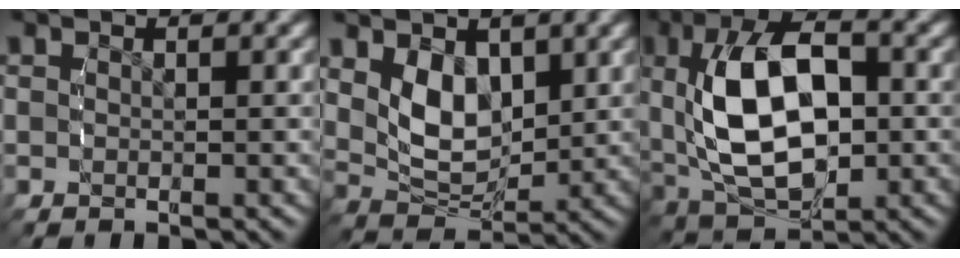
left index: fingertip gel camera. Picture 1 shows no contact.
{"total": 6.6, "force": [1.5, 4.7, 4.3], "torque": [-0.085, -0.015, 0.028]}
{"total": 10.4, "force": [-0.2, 6.5, 8.2], "torque": [-0.178, -0.013, 0.008]}